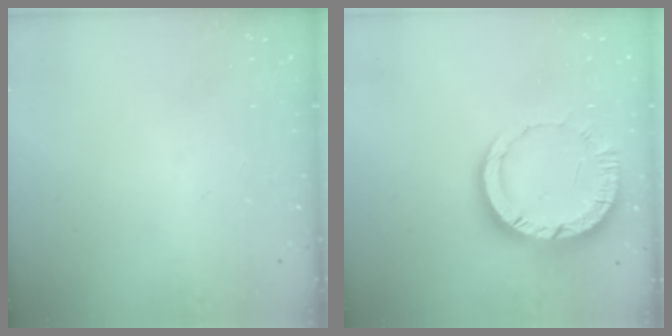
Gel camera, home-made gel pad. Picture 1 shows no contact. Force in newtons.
{"total": 11.3, "press": 11.2, "slide": 1.2}